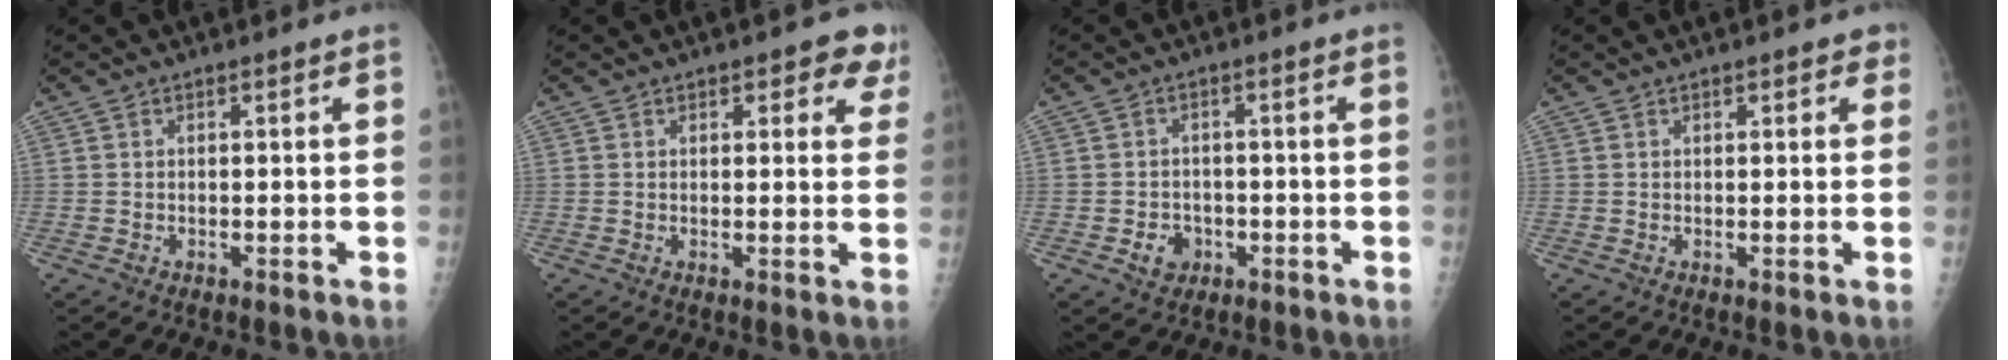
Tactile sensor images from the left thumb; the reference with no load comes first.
{"total": 5.1, "force": [3.2, 2.9, 2.8], "torque": [0.013, -0.009, 0.030]}
{"total": 3.7, "force": [-1.4, 3.1, 1.4], "torque": [-0.008, 0.007, -0.019]}
{"total": 1.9, "force": [1.2, 1.1, 1.0], "torque": [0.008, -0.002, 0.009]}